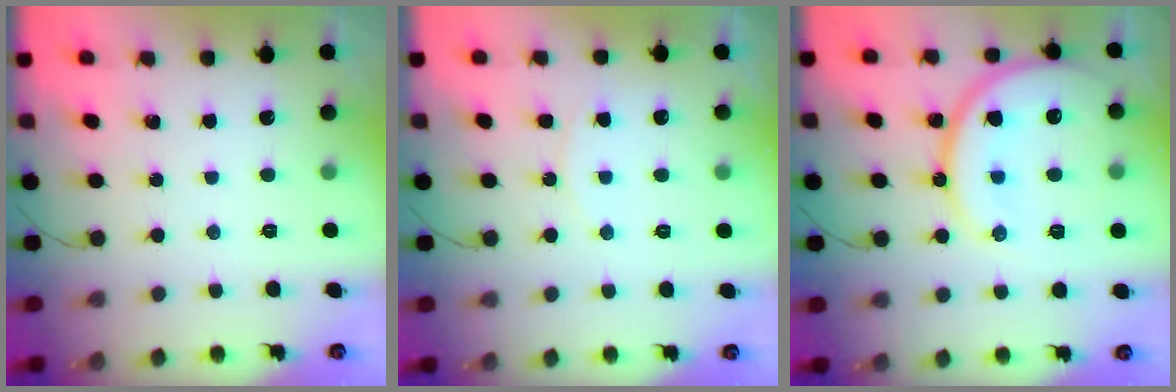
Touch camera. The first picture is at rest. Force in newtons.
{"total": 4.8, "press": 4.7, "slide": 0.7}
{"total": 18.2, "press": 18.1, "slide": 1.9}